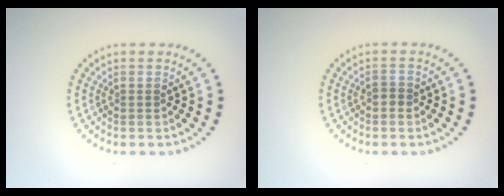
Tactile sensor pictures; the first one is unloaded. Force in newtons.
{"total": 0.7, "press": 0.7, "slide": 0.3}